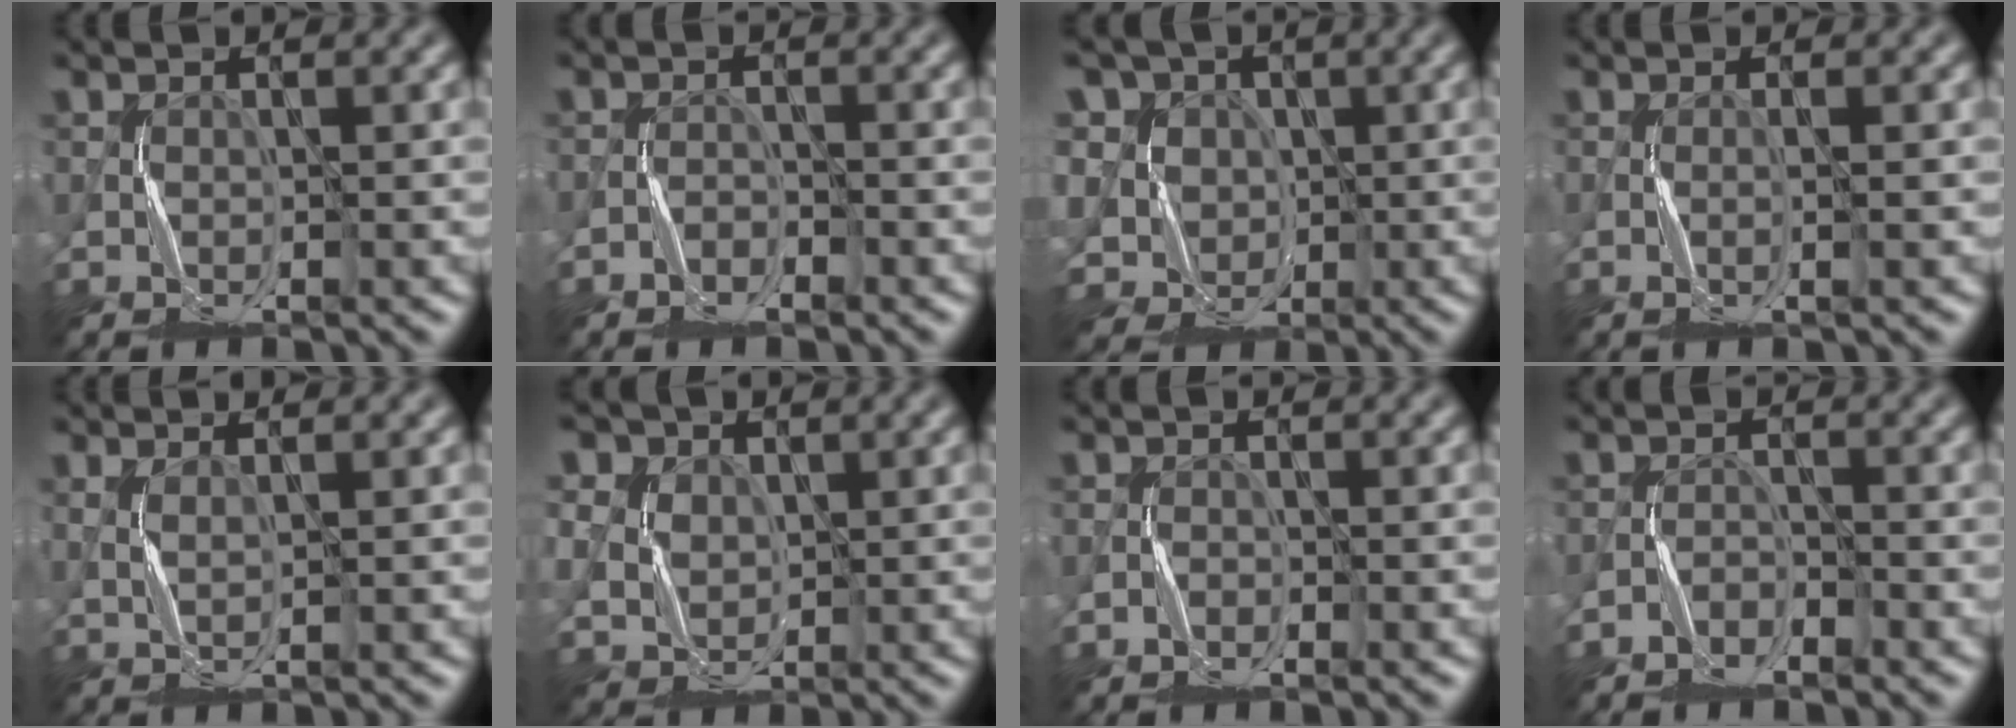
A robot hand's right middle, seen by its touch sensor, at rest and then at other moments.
{"total": 1.4, "force": [-1.3, 0.4, 0.3], "torque": [-0.003, 0.004, -0.023]}
{"total": 7.1, "force": [2.5, 6.1, 2.5], "torque": [-0.055, 0.010, 0.026]}
{"total": 0.8, "force": [-0.2, -0.3, 0.7], "torque": [-0.017, 0.002, -0.007]}
{"total": 0.6, "force": [0.4, -0.1, 0.5], "torque": [-0.019, -0.002, 0.010]}
{"total": 8.5, "force": [3.9, 6.6, 3.7], "torque": [-0.090, 0.027, 0.057]}
{"total": 1.0, "force": [-0.9, 0.3, 0.2], "torque": [-0.004, 0.004, -0.018]}
{"total": 1.7, "force": [-1.7, 0.4, 0.1], "torque": [-0.002, 0.006, -0.034]}